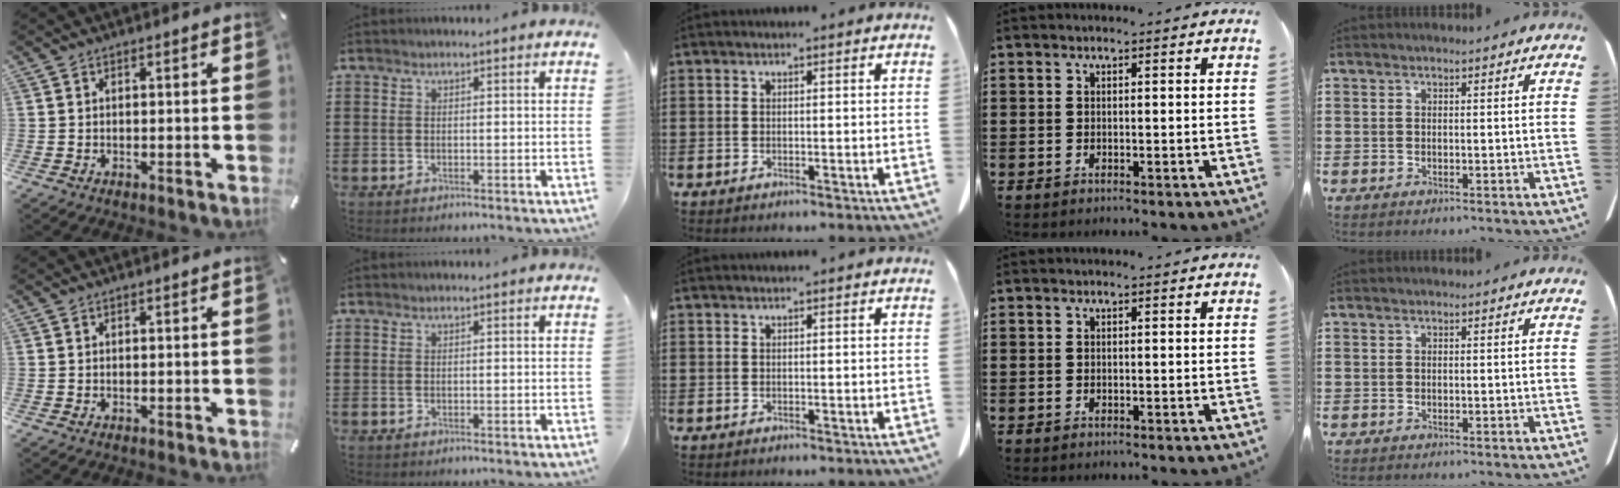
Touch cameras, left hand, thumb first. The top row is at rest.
{}